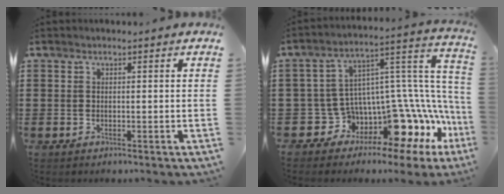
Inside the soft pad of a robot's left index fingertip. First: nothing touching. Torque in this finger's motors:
{"motor_torque": [0.48, 0.48, 0.34, 0.04]}